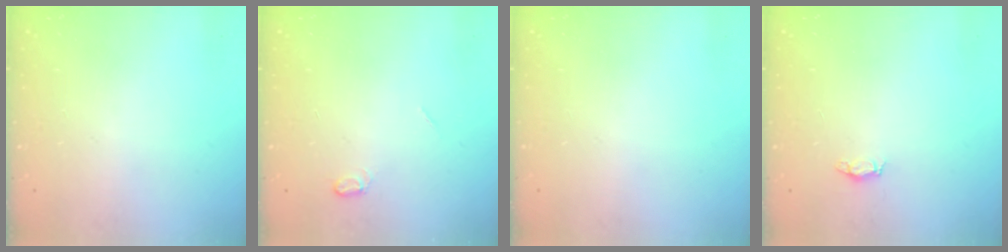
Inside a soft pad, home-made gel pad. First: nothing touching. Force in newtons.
{"total": 4.7, "press": 4.7, "slide": 0.5}
{"total": 0.0}
{"total": 2.8, "press": 2.8, "slide": 0.4}